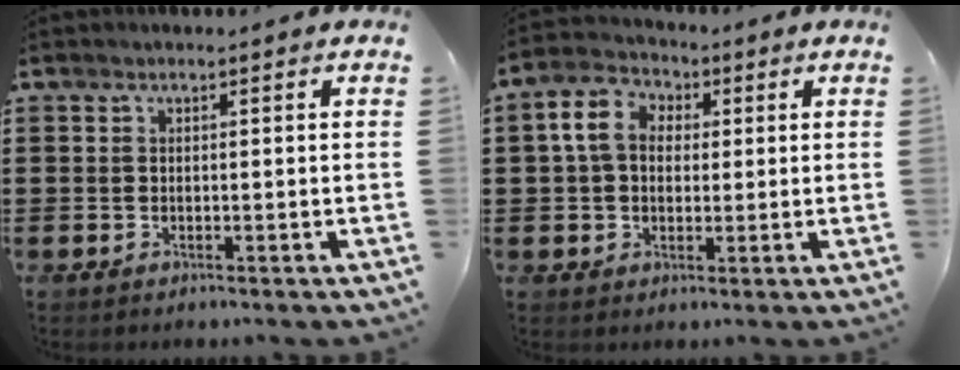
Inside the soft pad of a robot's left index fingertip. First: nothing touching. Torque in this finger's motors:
{"motor_torque": [0.59, 0.25, 0.15, 0.09]}